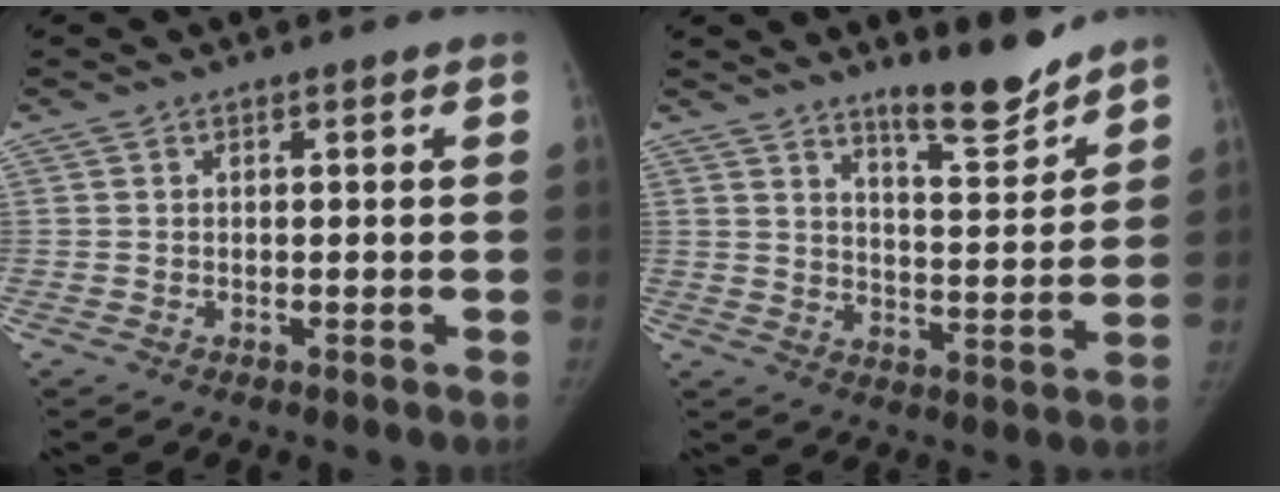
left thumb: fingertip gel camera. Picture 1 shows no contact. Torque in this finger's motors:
{"motor_torque": [0.68, -0.57, 0.77, -0.83, 0.16]}